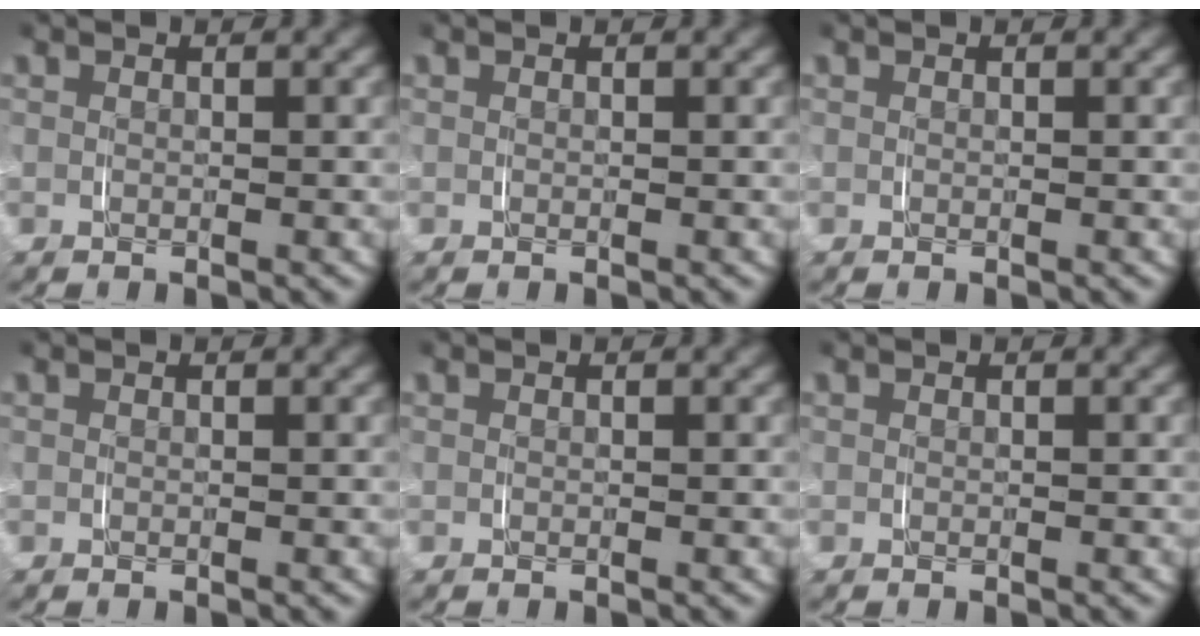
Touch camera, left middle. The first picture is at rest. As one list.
[{"total": 0.0}, {"total": 0.0}, {"total": 0.0}, {"total": 0.0}, {"total": 0.0}]